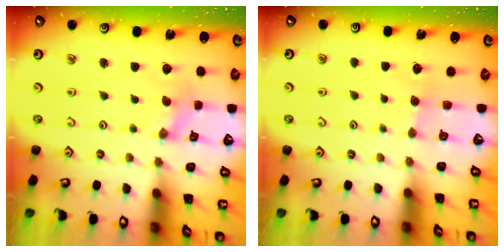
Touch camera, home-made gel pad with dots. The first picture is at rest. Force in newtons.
{"total": 2.3, "press": 2.2, "slide": 0.4}